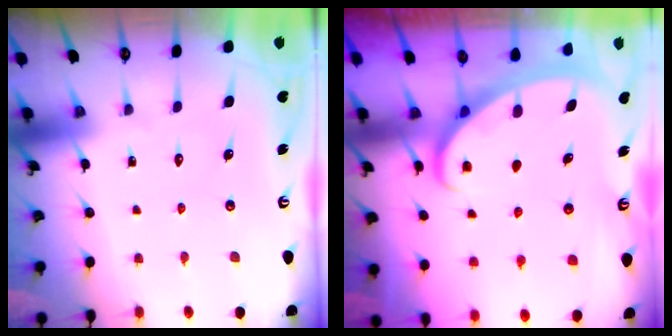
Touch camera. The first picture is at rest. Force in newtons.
{"total": 2.8, "press": 2.8, "slide": 0.4}